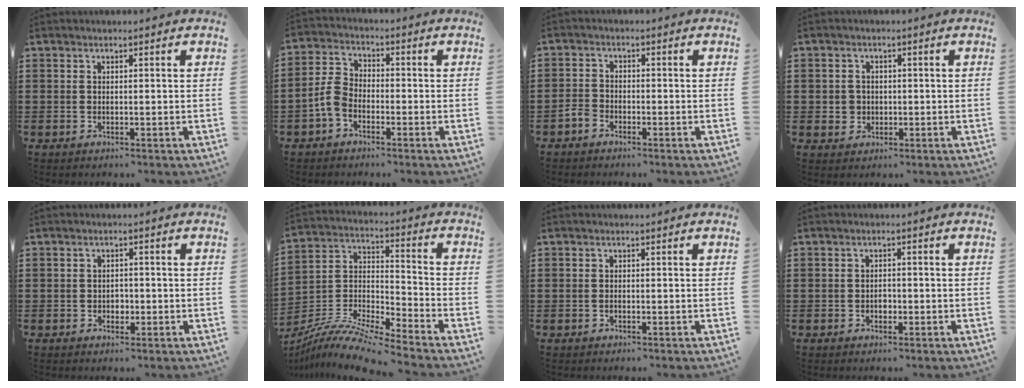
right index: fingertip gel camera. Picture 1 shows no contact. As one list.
[{"total": 4.7, "force": [-2.2, 2.9, 3.0], "torque": [-0.090, -0.001, -0.050]}, {"total": 2.3, "force": [-1.8, 1.1, 0.7], "torque": [-0.024, 0.001, -0.039]}, {"total": 2.8, "force": [-0.4, 2.7, 0.6], "torque": [-0.022, 0.007, -0.011]}, {"total": 1.5, "force": [-0.4, 1.2, 0.9], "torque": [-0.020, 0.001, -0.009]}, {"total": 9.3, "force": [-8.5, 0.7, 3.6], "torque": [-0.079, 0.003, -0.174]}, {"total": 0.5, "force": [-0.3, 0.4, 0.1], "torque": [-0.003, 0.001, -0.007]}, {"total": 1.3, "force": [-0.4, 0.9, 0.9], "torque": [-0.019, 0.000, -0.008]}]